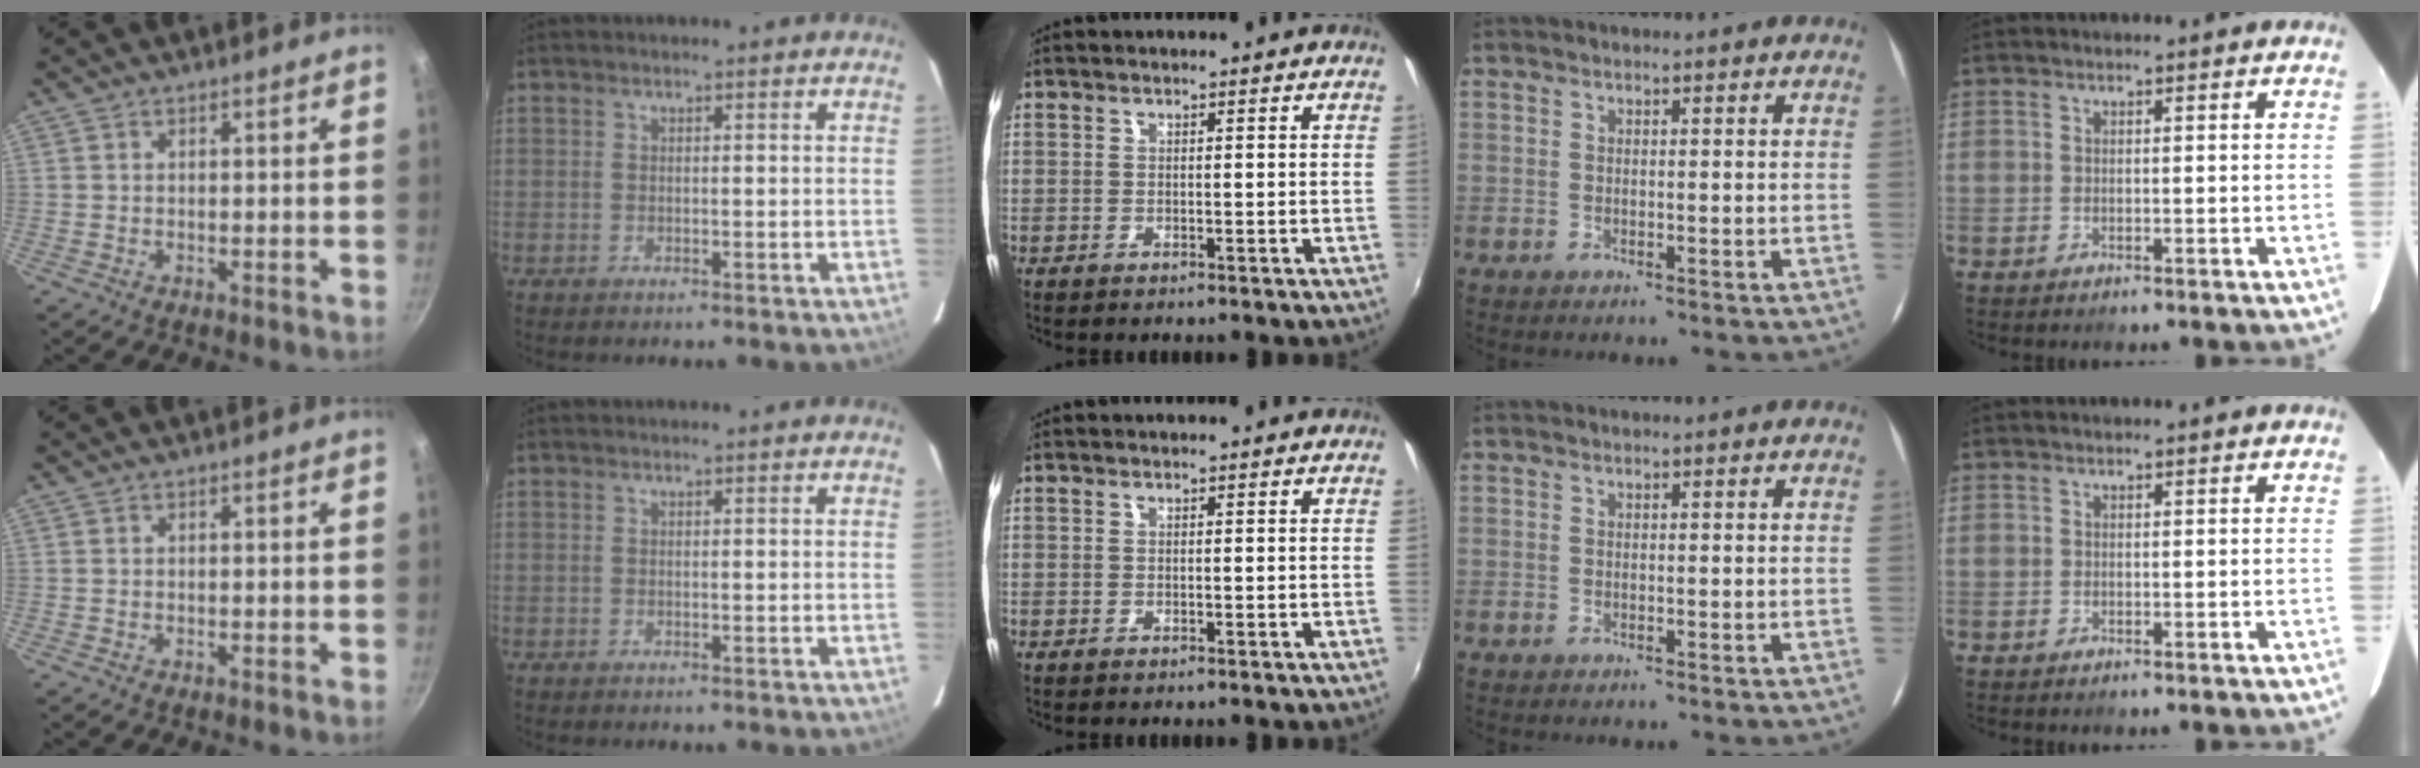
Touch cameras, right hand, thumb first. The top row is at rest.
{}